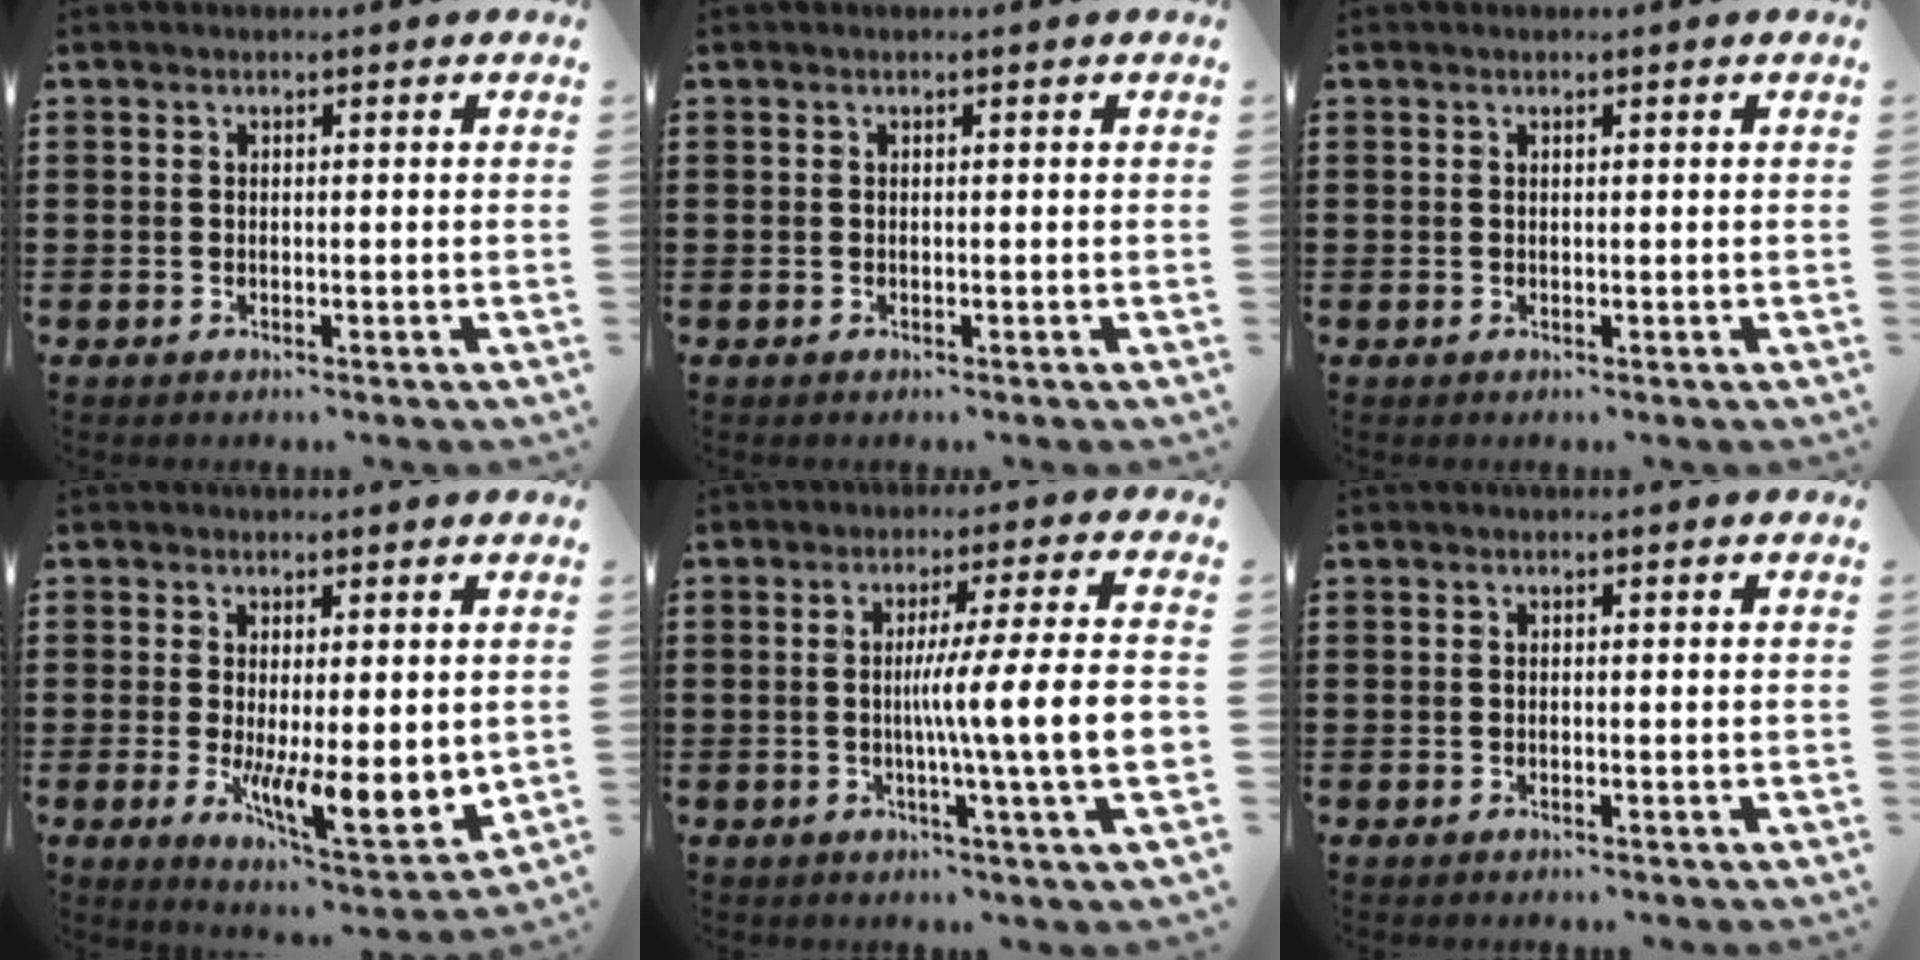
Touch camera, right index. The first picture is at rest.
{"total": 0.0}
{"total": 0.0}
{"total": 7.0, "force": [-0.5, 2.3, 6.6], "torque": [-0.107, -0.020, -0.006]}
{"total": 9.8, "force": [-1.0, -0.9, 9.7], "torque": [-0.160, -0.017, -0.025]}
{"total": 0.0}